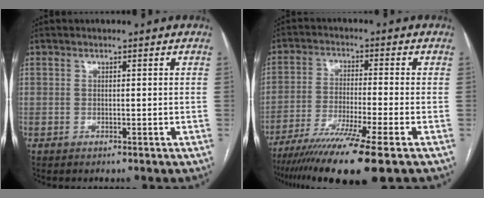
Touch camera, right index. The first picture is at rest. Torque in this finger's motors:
{"motor_torque": [1.17, -0.97, 0.67, 0.21]}